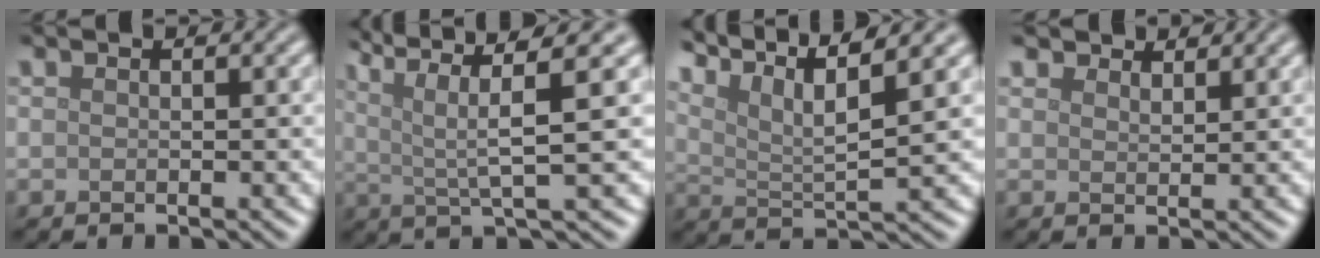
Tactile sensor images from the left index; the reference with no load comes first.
{"total": 6.9, "force": [2.8, 1.3, 6.2], "torque": [-0.106, 0.017, 0.051]}
{"total": 8.8, "force": [6.4, 1.7, 5.7], "torque": [-0.102, 0.019, 0.090]}
{"total": 2.4, "force": [2.2, 0.7, 0.4], "torque": [-0.011, 0.000, 0.036]}